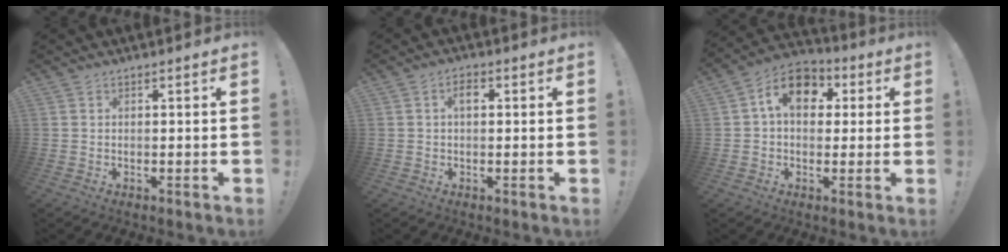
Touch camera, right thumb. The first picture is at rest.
{"total": 2.7, "force": [0.6, 1.6, 2.2], "torque": [-0.034, 0.006, 0.005]}
{"total": 12.0, "force": [3.3, 8.7, 7.7], "torque": [-0.117, 0.005, 0.064]}